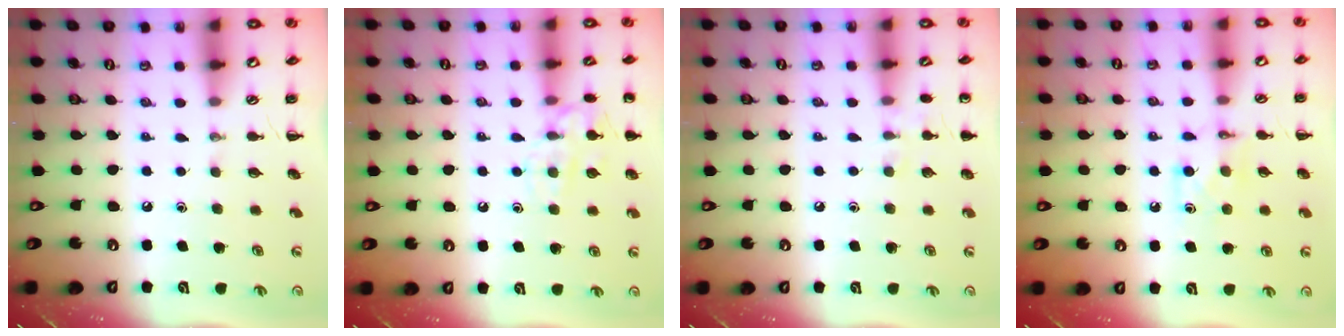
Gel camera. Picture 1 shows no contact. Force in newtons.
{"total": 11.1, "press": 11.0, "slide": 1.2}
{"total": 5.3, "press": 5.0, "slide": 1.8}
{"total": 5.6, "press": 5.5, "slide": 1.2}